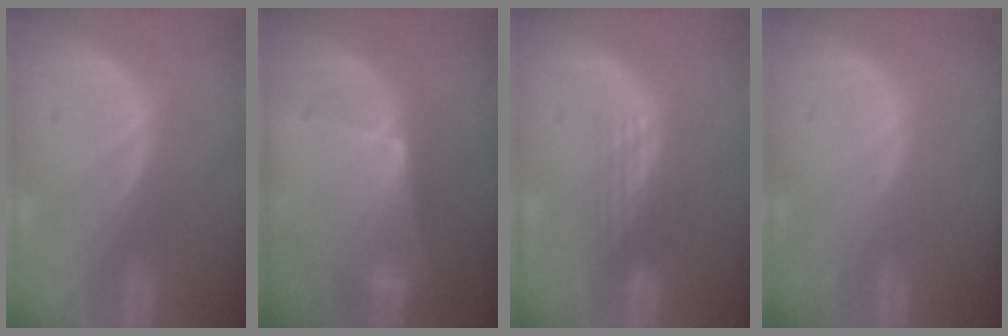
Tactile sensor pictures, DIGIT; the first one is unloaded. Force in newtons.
{"total": 6.5, "press": 5.8, "slide": 2.9}
{"total": 3.4, "press": 2.8, "slide": 1.9}
{"total": 0.0}